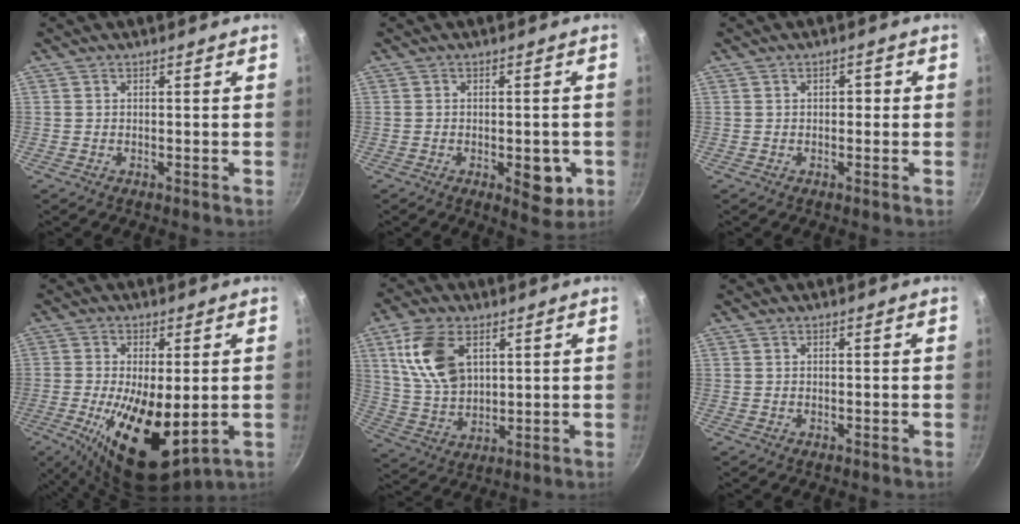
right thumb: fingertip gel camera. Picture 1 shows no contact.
{"total": 6.9, "force": [-1.9, 3.4, 5.7], "torque": [-0.048, 0.003, -0.021]}
{"total": 2.2, "force": [0.3, 1.4, 1.7], "torque": [-0.017, 0.007, 0.002]}
{"total": 15.7, "force": [-2.7, 6.9, 13.8], "torque": [-0.237, -0.012, -0.031]}
{"total": 13.0, "force": [4.9, 7.8, 9.2], "torque": [-0.164, -0.020, 0.102]}
{"total": 0.0}